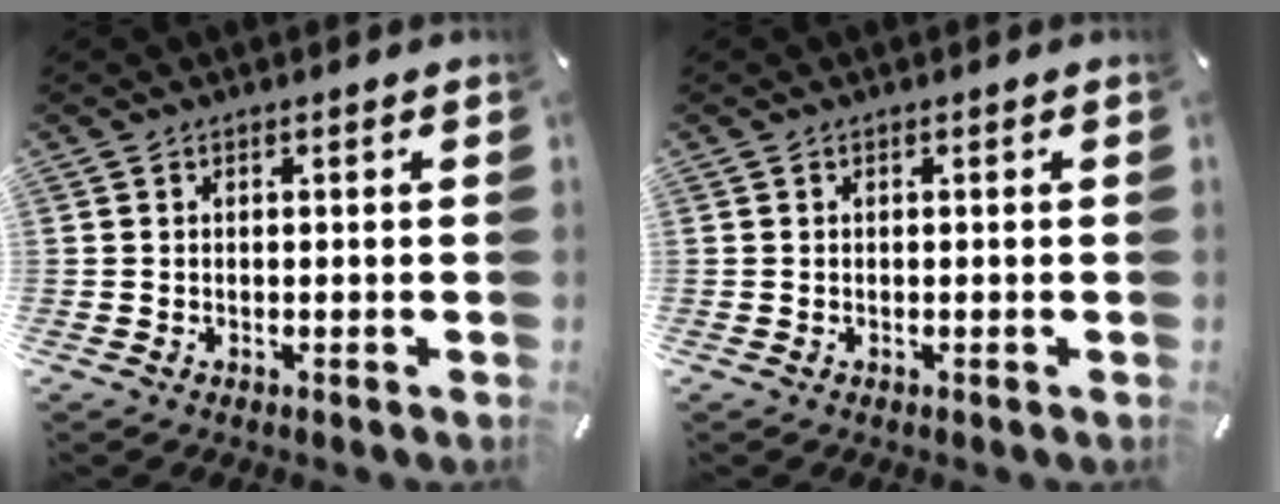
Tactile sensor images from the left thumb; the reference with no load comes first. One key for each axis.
{"total": 0.0}